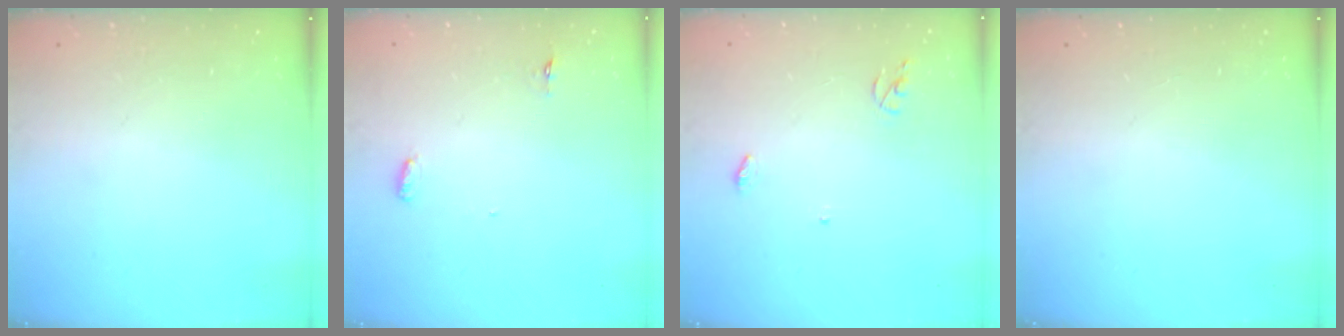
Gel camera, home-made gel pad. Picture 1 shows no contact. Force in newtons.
{"total": 3.0, "press": 2.8, "slide": 0.9}
{"total": 3.7, "press": 3.7, "slide": 0.2}
{"total": 0.0}